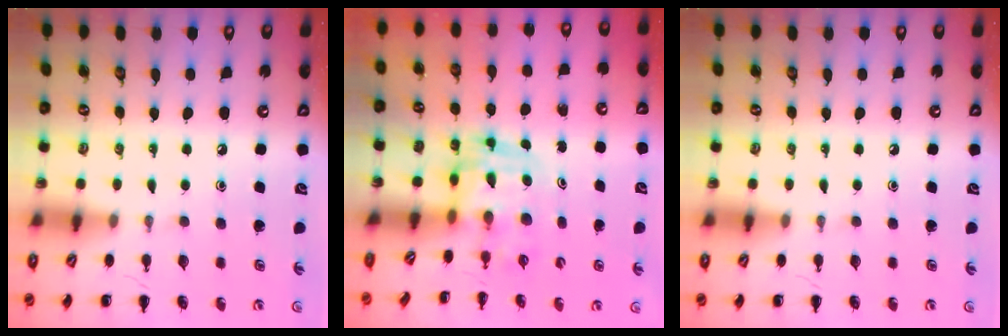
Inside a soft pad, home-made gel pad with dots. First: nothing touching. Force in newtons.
{"total": 3.6, "press": 3.5, "slide": 0.7}
{"total": 0.0}